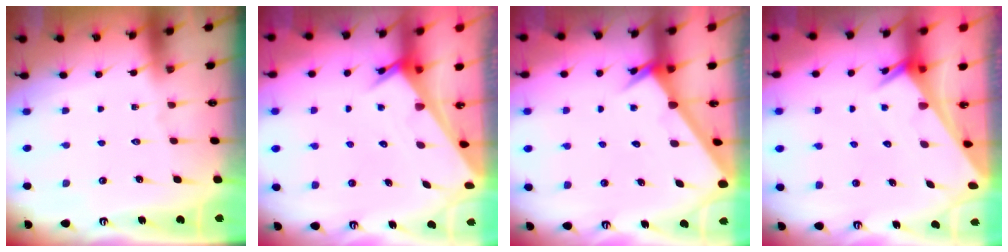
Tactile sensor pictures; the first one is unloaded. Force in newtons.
{"total": 3.3, "press": 3.2, "slide": 0.2}
{"total": 2.6, "press": 2.6, "slide": 0.2}
{"total": 2.6, "press": 2.6, "slide": 0.1}